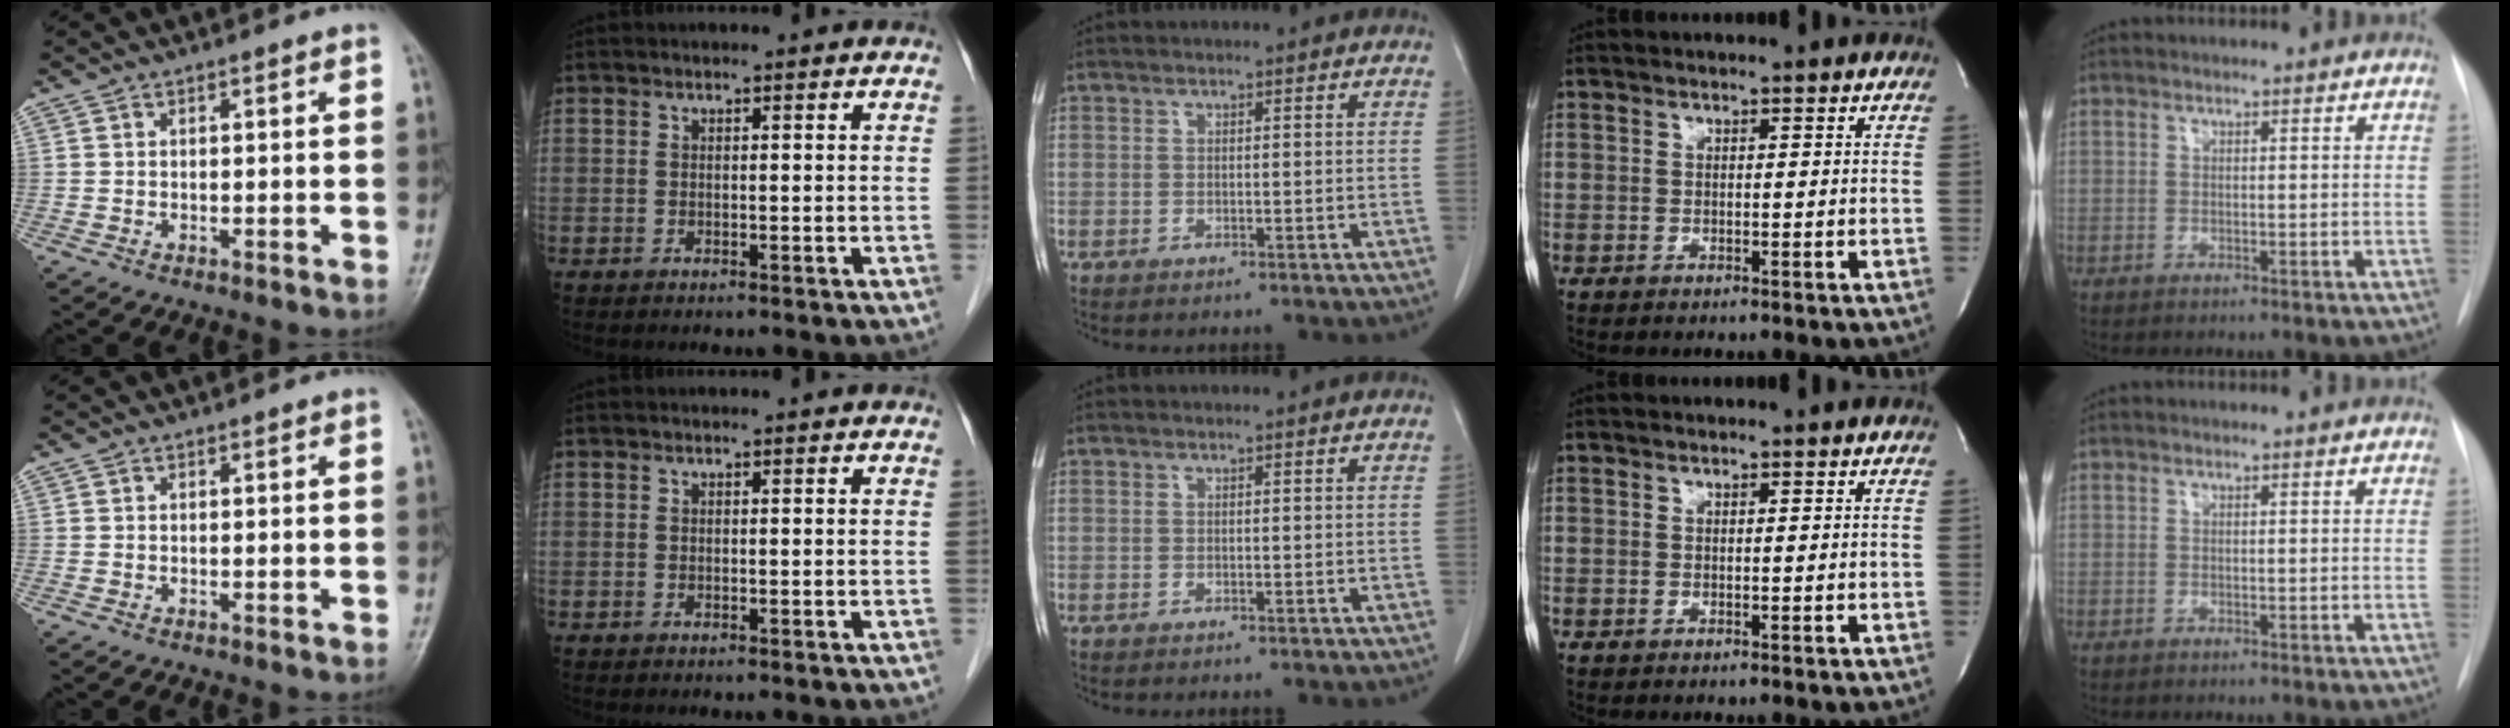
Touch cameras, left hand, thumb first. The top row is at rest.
{}